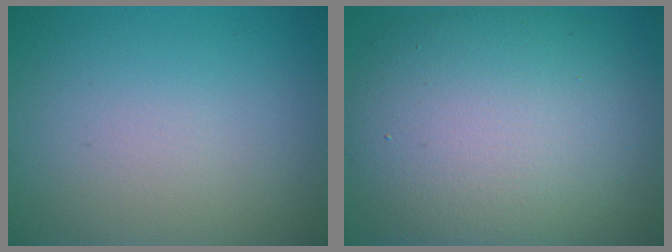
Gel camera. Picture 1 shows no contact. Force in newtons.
{"total": 12.2, "press": 12.2, "slide": 0.3}